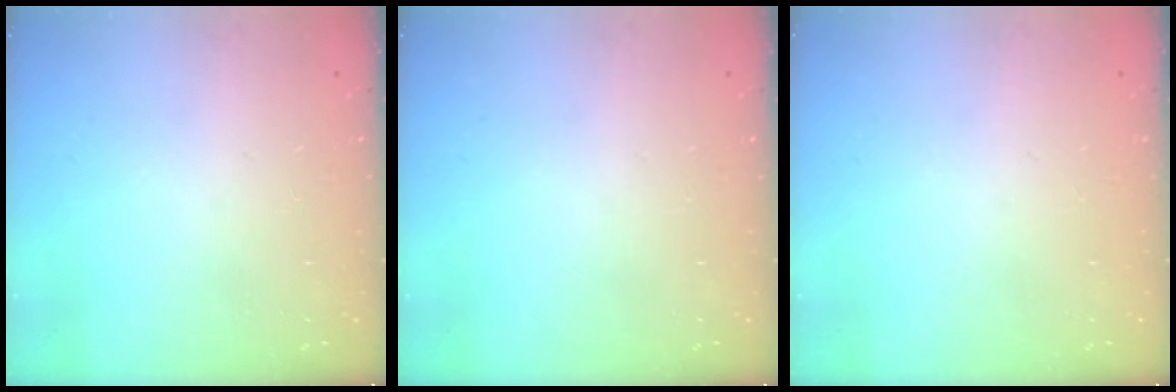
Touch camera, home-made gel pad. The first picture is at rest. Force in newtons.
{"total": 0.0}
{"total": 0.0}